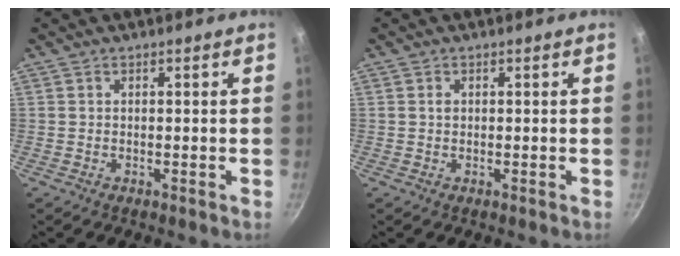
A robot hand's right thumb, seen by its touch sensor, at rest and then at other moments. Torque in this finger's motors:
{"motor_torque": [-0.54, -0.23, -0.10, 0.40, 0.02]}